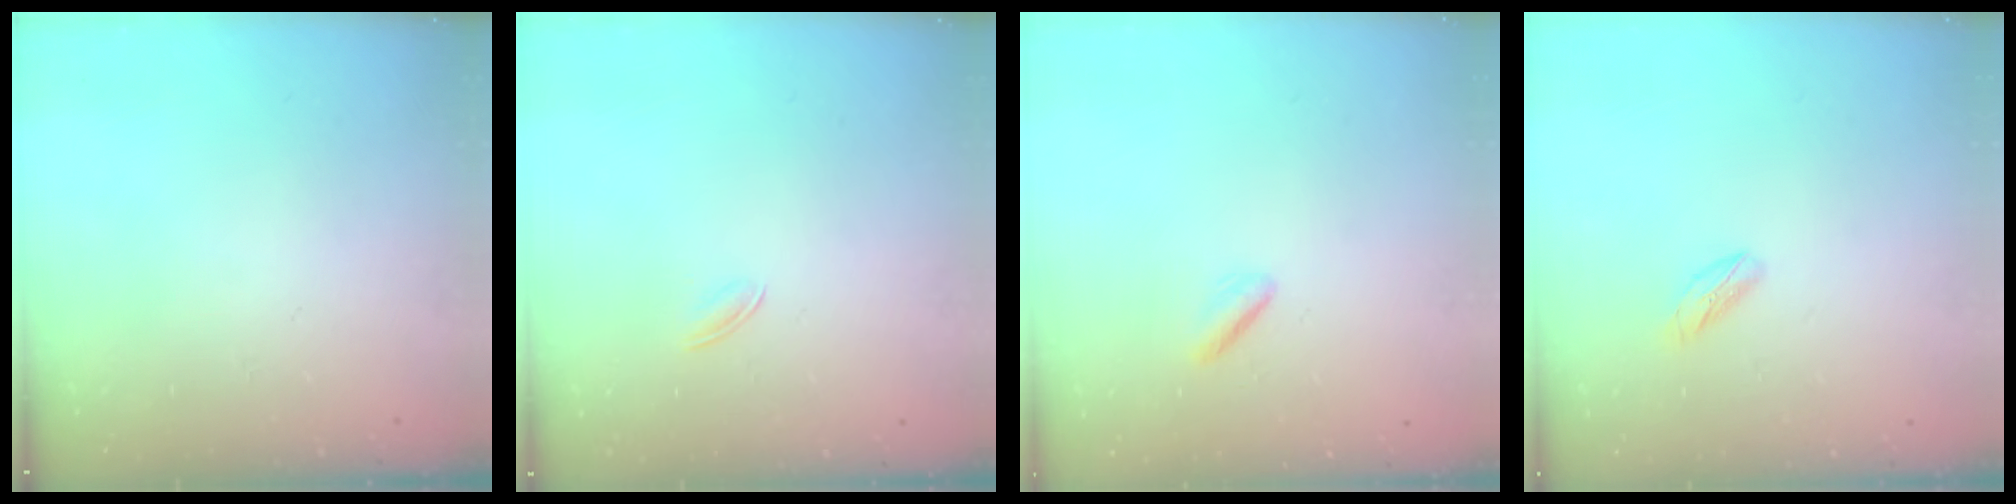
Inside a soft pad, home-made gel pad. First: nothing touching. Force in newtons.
{"total": 1.6, "press": 1.5, "slide": 0.5}
{"total": 0.8, "press": 0.6, "slide": 0.6}
{"total": 4.4, "press": 4.4, "slide": 0.8}